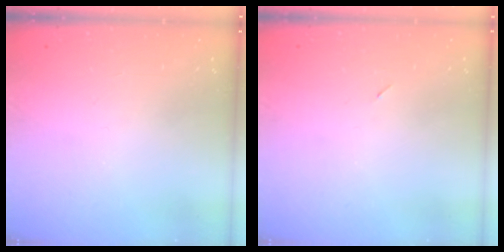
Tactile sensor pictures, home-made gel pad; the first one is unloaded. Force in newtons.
{"total": 2.3, "press": 1.9, "slide": 1.2}